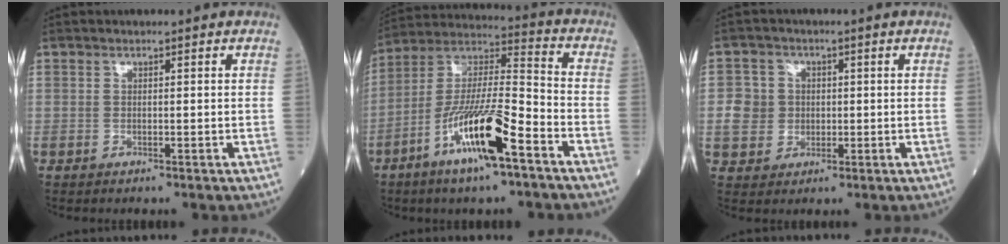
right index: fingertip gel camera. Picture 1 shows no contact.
{"total": 15.3, "force": [-7.6, 2.1, 13.1], "torque": [-0.257, -0.006, -0.138]}
{"total": 5.1, "force": [-0.1, 4.9, 1.5], "torque": [-0.036, 0.014, 0.003]}